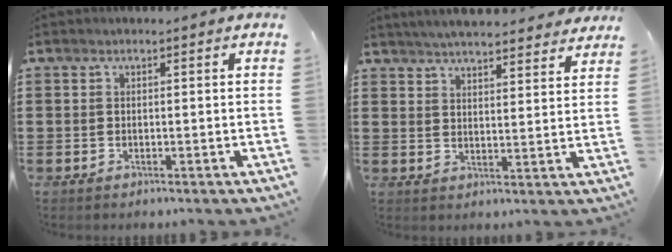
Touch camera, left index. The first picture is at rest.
{"total": 5.0, "force": [4.9, 0.0, 1.1], "torque": [-0.038, -0.023, 0.088]}